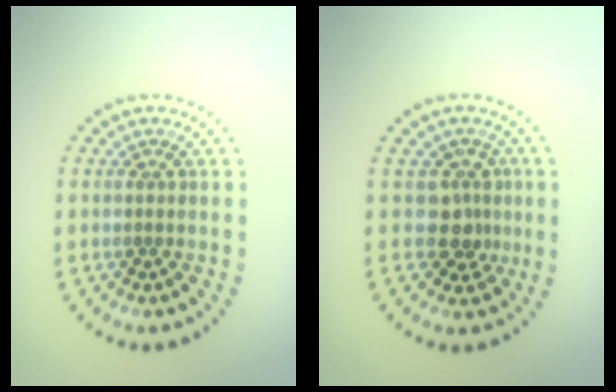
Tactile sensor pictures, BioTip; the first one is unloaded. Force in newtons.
{"total": 2.7, "press": 2.1, "slide": 1.7}